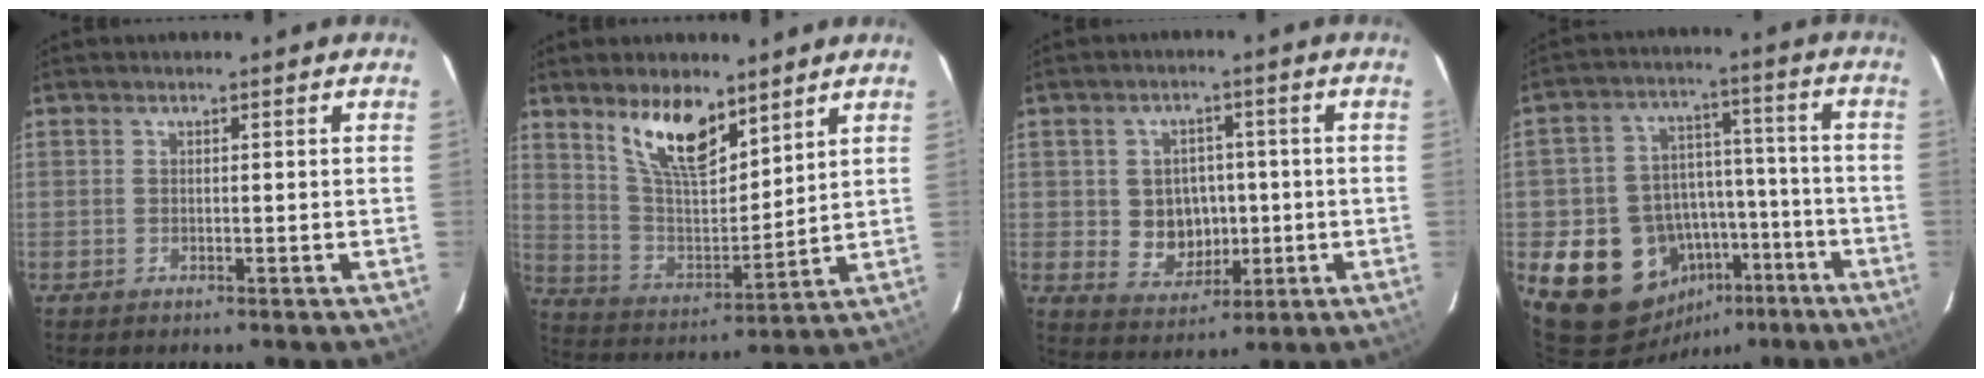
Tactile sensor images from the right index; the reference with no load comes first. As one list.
[{"total": 13.3, "force": [8.9, 5.0, 8.5], "torque": [-0.154, -0.004, 0.176]}, {"total": 7.7, "force": [-0.4, 7.0, 3.2], "torque": [-0.076, 0.010, 0.010]}, {"total": 16.4, "force": [-7.9, 13.0, 6.1], "torque": [-0.130, 0.045, -0.091]}]